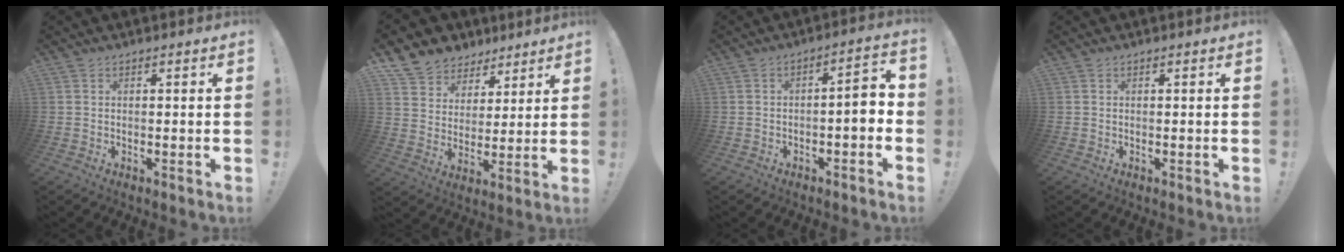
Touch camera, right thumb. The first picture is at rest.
{"total": 8.9, "force": [6.0, 6.5, 1.1], "torque": [-0.022, -0.054, 0.122]}
{"total": 4.9, "force": [-2.2, 1.0, 4.3], "torque": [-0.067, 0.003, -0.041]}
{"total": 0.0}